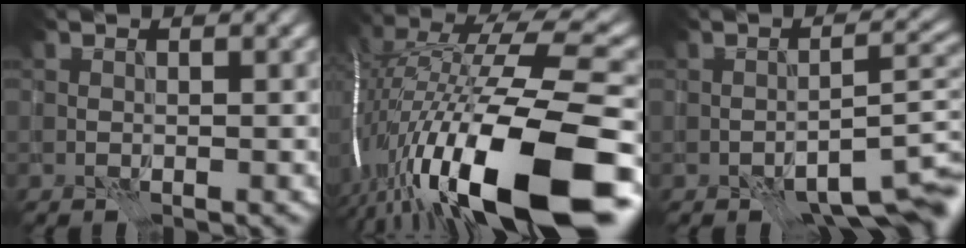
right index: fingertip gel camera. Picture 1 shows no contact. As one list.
[{"total": 16.8, "force": [-5.0, 5.8, 14.9], "torque": [-0.265, 0.022, -0.091]}, {"total": 6.4, "force": [-3.8, 2.0, 4.8], "torque": [-0.059, 0.002, -0.051]}]